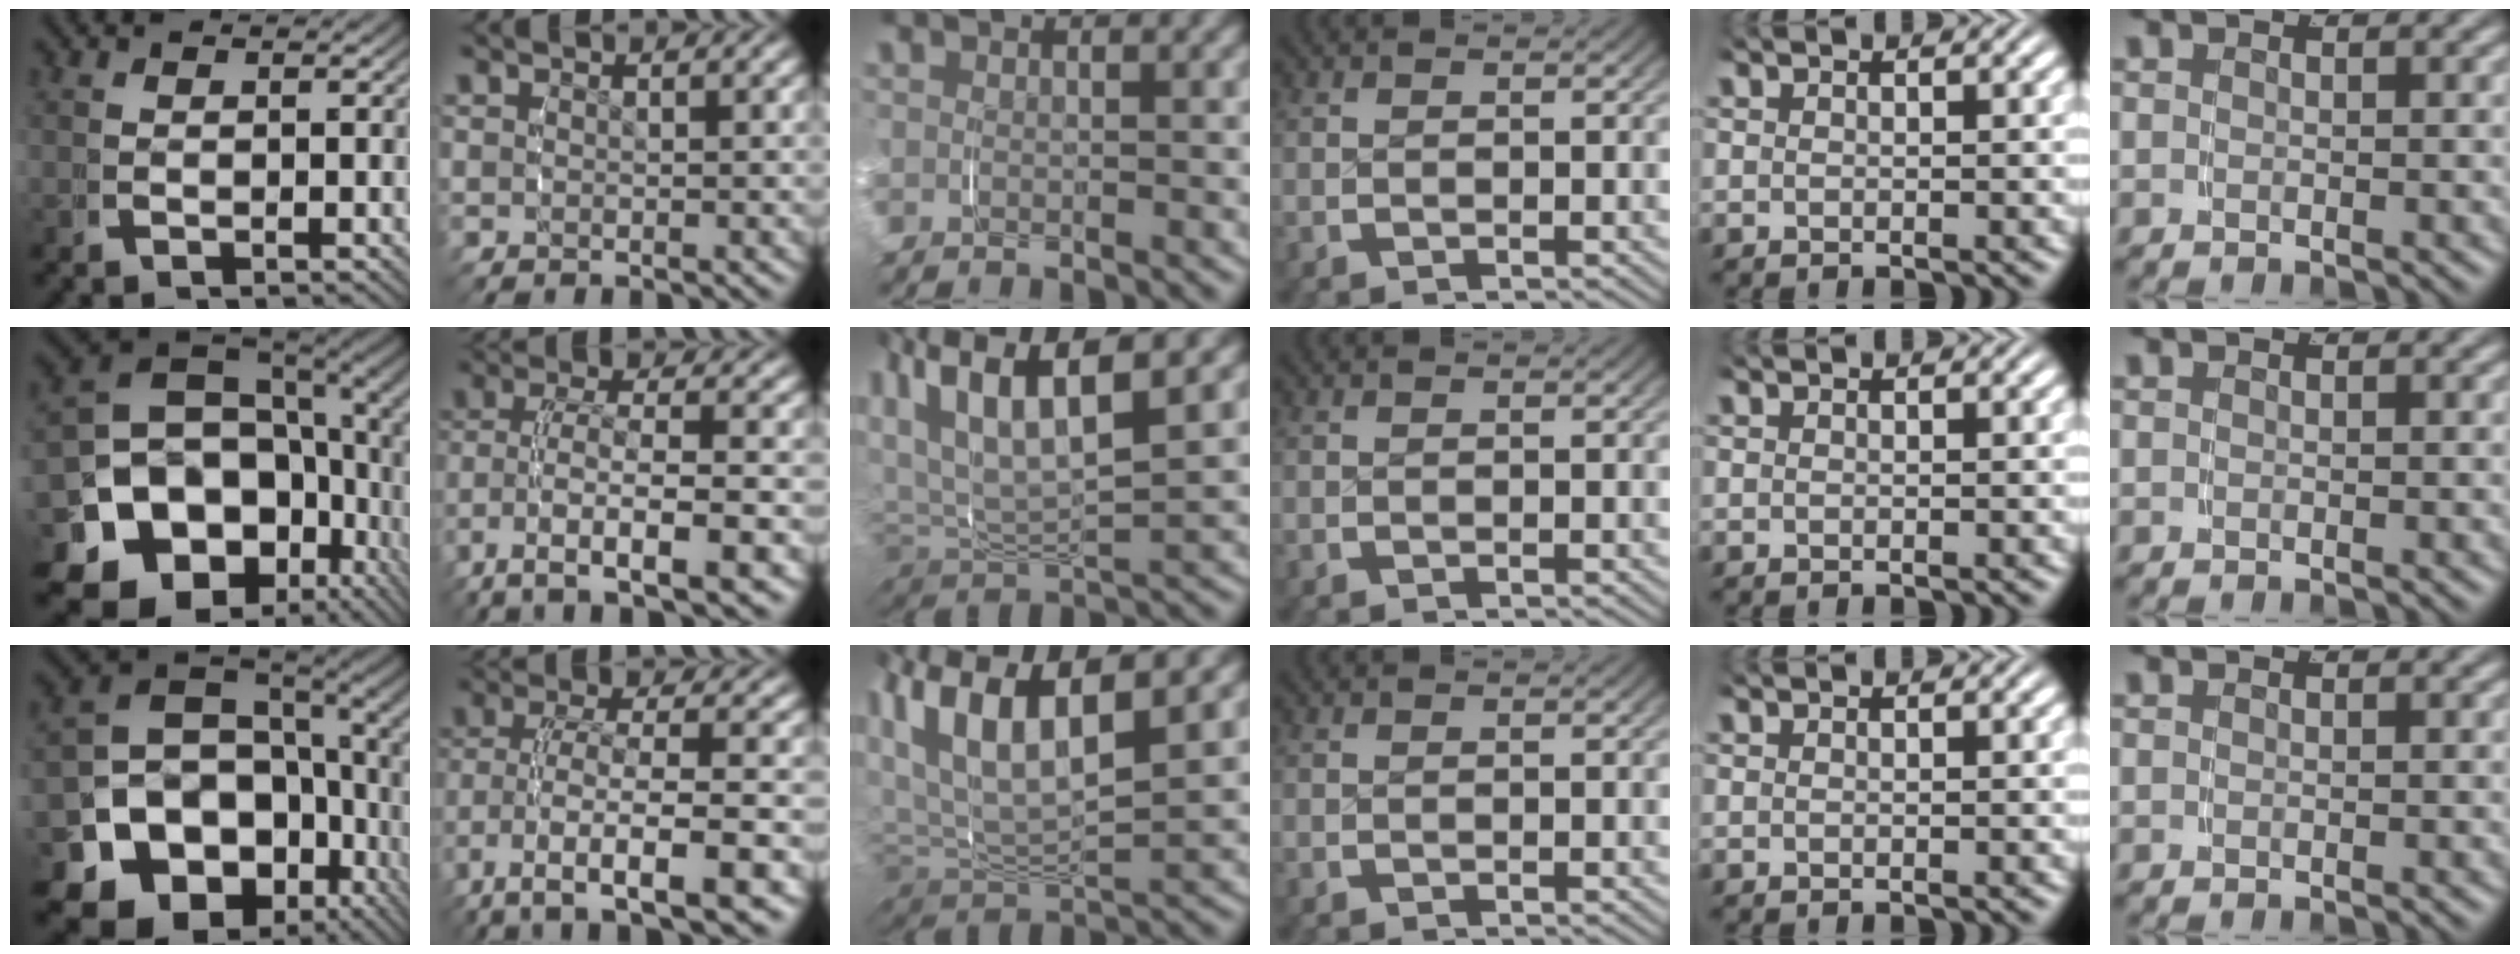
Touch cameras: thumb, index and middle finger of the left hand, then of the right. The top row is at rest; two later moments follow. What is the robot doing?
{"motion": "grasp_and_lifting", "object": "shirt"}